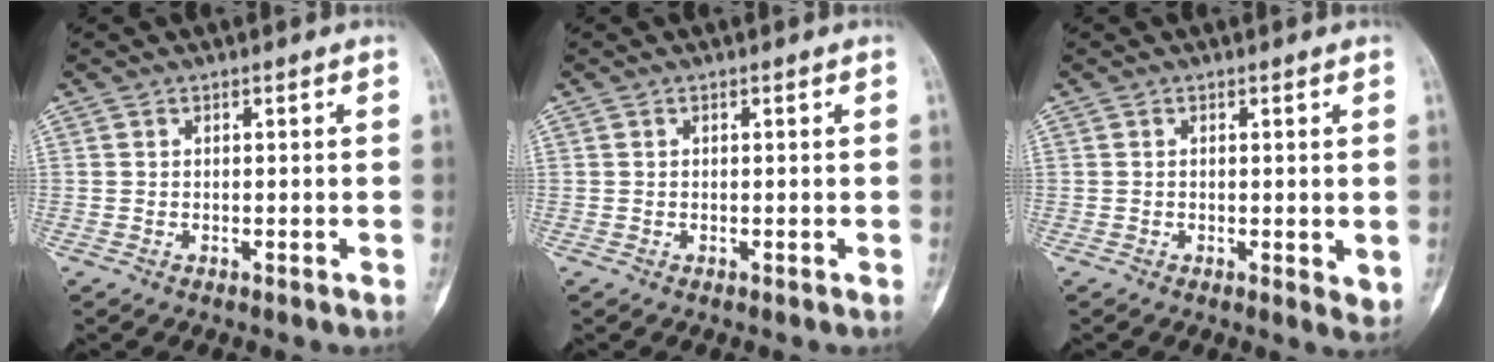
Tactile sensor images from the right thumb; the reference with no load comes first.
{"total": 0.0}
{"total": 2.6, "force": [0.0, 0.8, 2.5], "torque": [-0.031, -0.010, -0.001]}